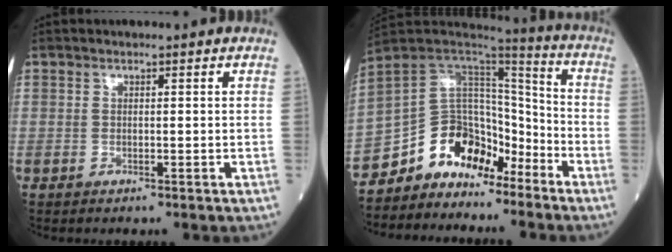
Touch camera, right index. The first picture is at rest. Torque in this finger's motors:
{"motor_torque": [0.55, -0.18, 0.54, 0.04]}